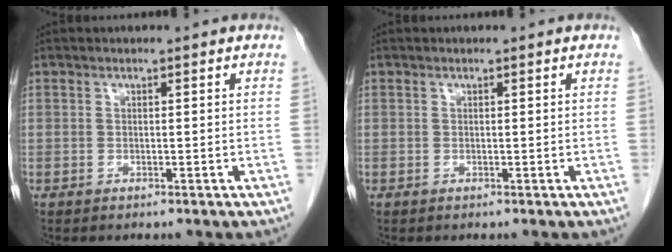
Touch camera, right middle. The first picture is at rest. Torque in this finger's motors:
{"motor_torque": [-0.14, 0.02, -0.03, -0.01]}